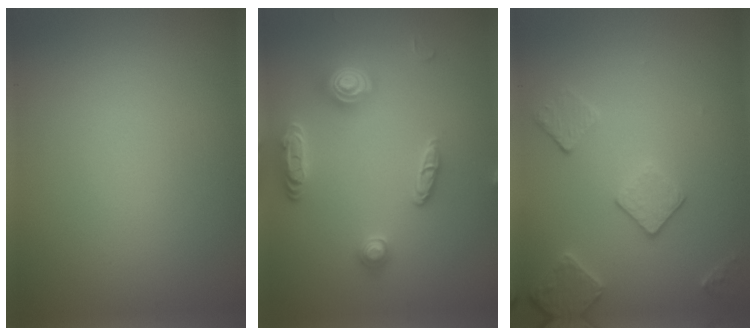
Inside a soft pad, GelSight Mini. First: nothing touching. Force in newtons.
{"total": 3.4, "press": 3.4, "slide": 0.3}
{"total": 2.6, "press": 2.5, "slide": 0.8}